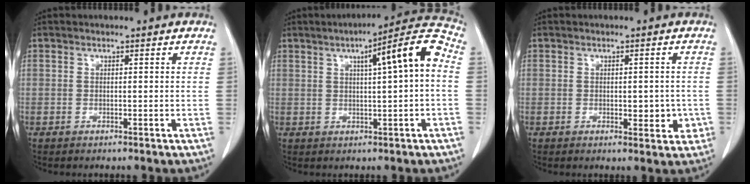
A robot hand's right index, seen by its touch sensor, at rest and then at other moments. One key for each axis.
{"total": 11.1, "fx": 2.0, "fy": 1.2, "fz": 10.8, "tx": -0.153, "ty": 0.030, "tz": 0.027}
{"total": 4.5, "fx": -0.9, "fy": 2.3, "fz": 3.8, "tx": -0.042, "ty": 0.004, "tz": -0.006}